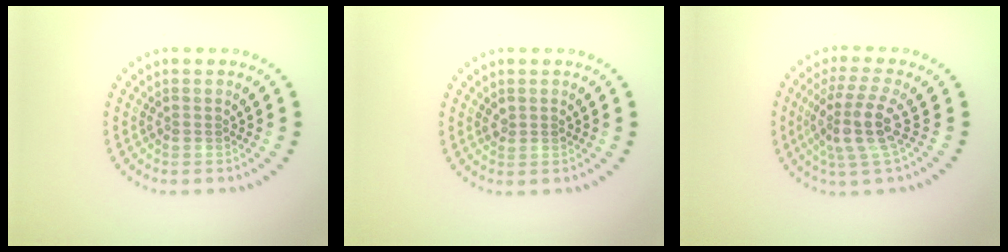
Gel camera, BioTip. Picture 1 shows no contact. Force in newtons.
{"total": 0.8, "press": 0.8, "slide": 0.2}
{"total": 4.0, "press": 3.0, "slide": 2.6}